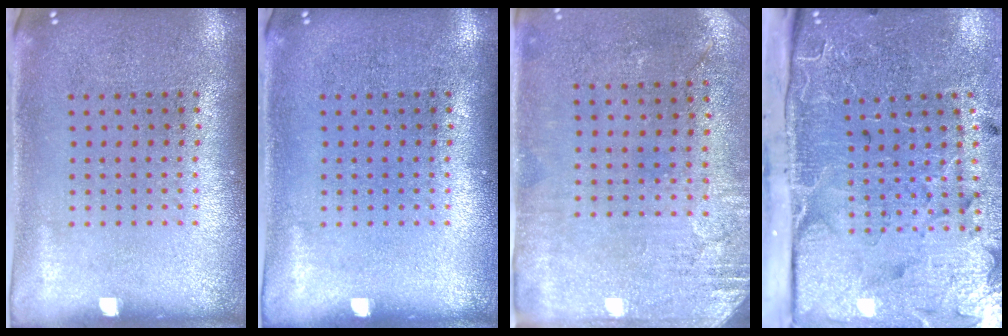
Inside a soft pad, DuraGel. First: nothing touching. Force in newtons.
{"total": 0.0}
{"total": 2.7, "press": 2.3, "slide": 1.5}
{"total": 5.1, "press": 4.0, "slide": 3.1}